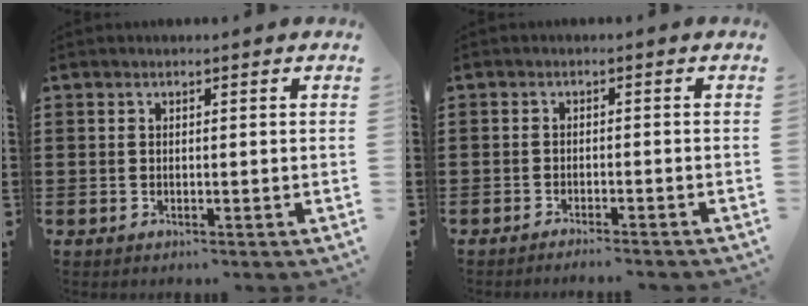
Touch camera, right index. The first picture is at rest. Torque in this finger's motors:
{"motor_torque": [0.00, 1.40, -0.77, -0.08]}